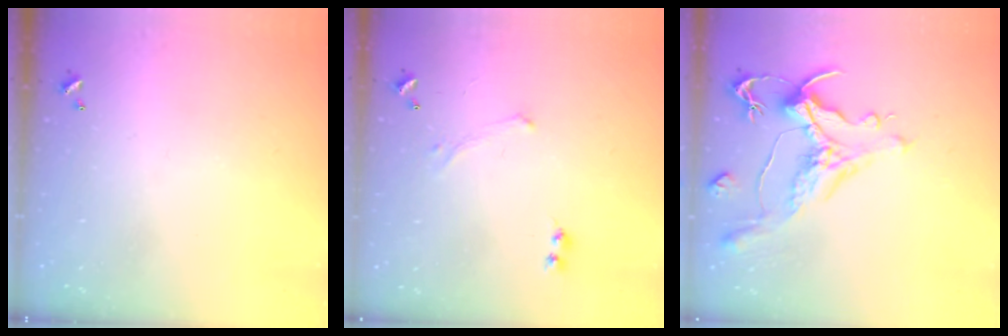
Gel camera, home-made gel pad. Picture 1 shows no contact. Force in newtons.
{"total": 0.0}
{"total": 1.7, "press": 0.9, "slide": 1.4}